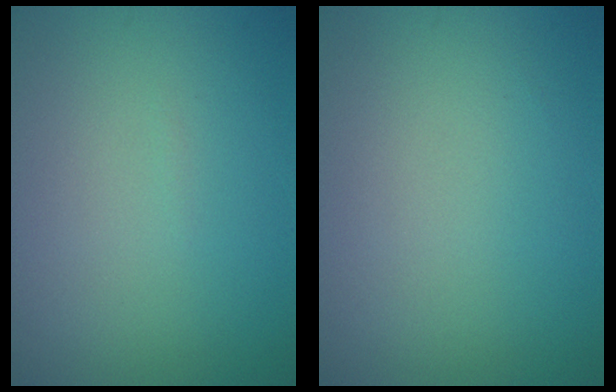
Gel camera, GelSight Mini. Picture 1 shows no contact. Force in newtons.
{"total": 0.0}